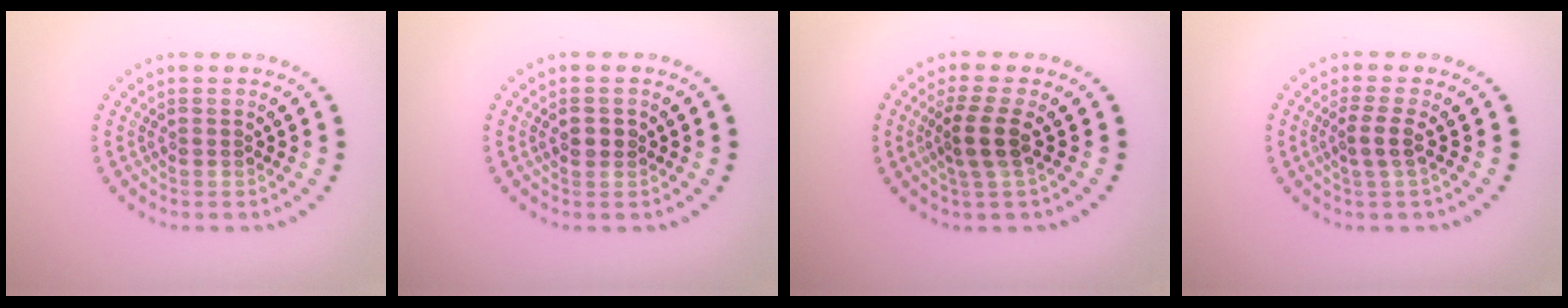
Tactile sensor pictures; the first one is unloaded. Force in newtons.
{"total": 1.3, "press": 1.3, "slide": 0.1}
{"total": 2.5, "press": 2.0, "slide": 1.6}
{"total": 2.0, "press": 1.5, "slide": 1.3}